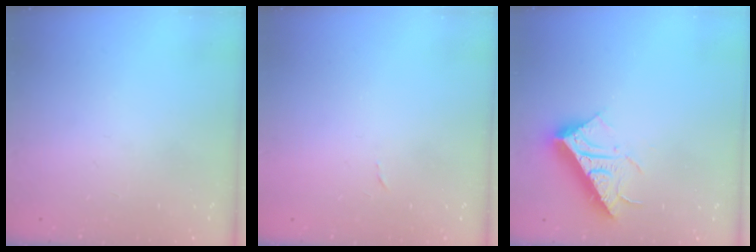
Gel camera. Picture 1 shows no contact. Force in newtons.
{"total": 2.4, "press": 2.4, "slide": 0.4}
{"total": 16.3, "press": 16.3, "slide": 0.3}